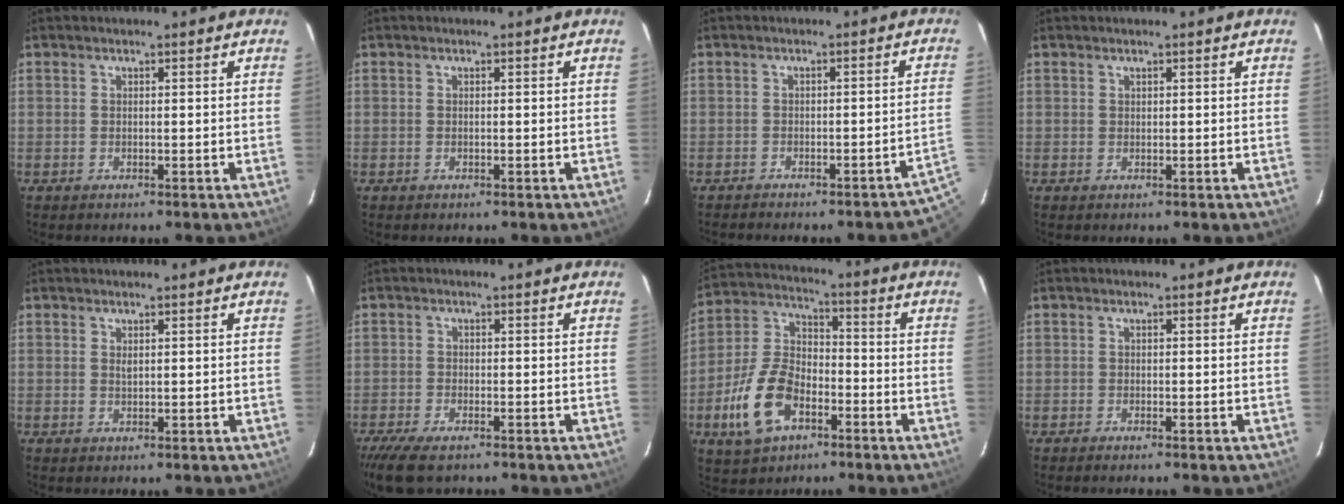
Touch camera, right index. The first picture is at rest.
{"total": 0.0}
{"total": 8.7, "force": [-6.9, 0.7, 5.3], "torque": [-0.062, 0.001, -0.076]}
{"total": 0.0}
{"total": 0.7, "force": [0.4, 0.3, 0.5], "torque": [-0.010, 0.003, 0.008]}
{"total": 6.4, "force": [-5.0, 2.0, 3.4], "torque": [-0.088, -0.022, -0.094]}
{"total": 13.8, "force": [-6.4, 8.1, 9.1], "torque": [-0.202, 0.014, -0.116]}
{"total": 0.9, "force": [-0.8, 0.0, 0.4], "torque": [-0.009, -0.001, -0.016]}